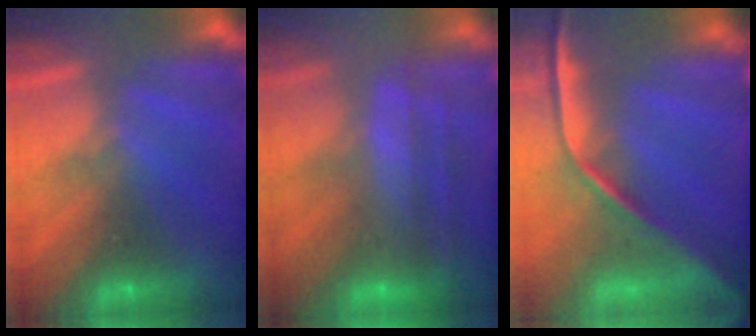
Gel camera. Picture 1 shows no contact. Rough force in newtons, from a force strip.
{"total": 7.7}
{"total": 11.6}